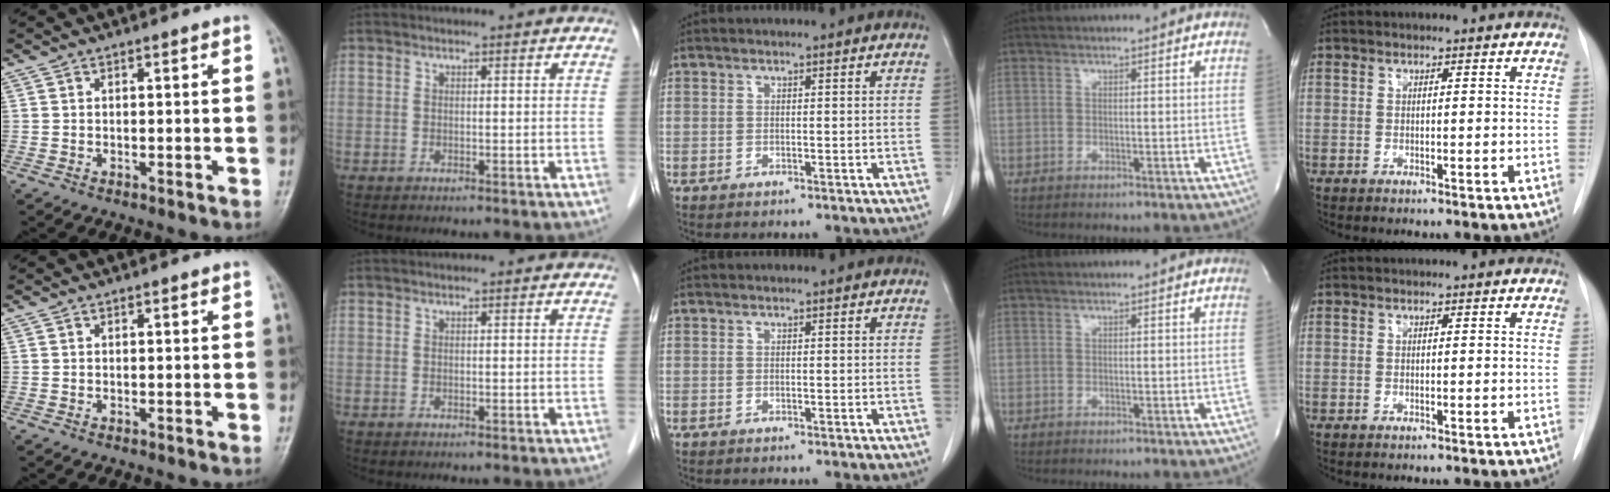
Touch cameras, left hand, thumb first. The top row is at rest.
{}